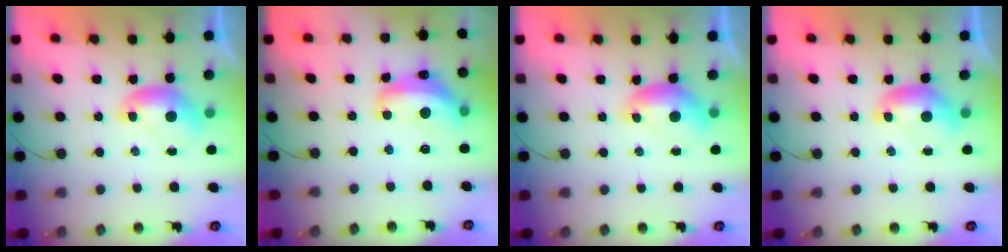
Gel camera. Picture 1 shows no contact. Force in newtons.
{"total": 8.3, "press": 8.3, "slide": 0.8}
{"total": 0.0}
{"total": 0.0}